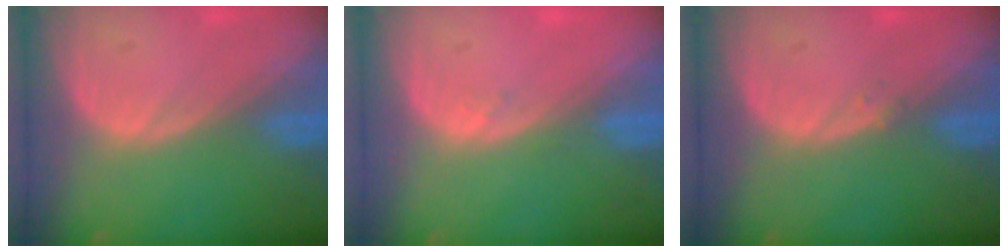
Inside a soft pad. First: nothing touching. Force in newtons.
{"total": 0.7, "press": 0.6, "slide": 0.3}
{"total": 0.6, "press": 0.5, "slide": 0.3}